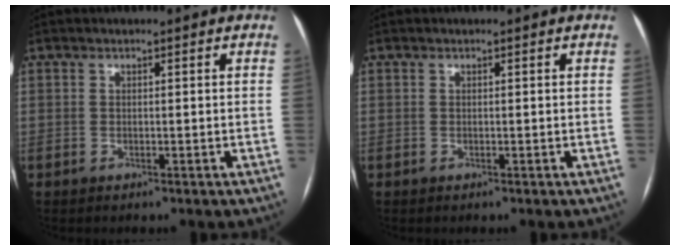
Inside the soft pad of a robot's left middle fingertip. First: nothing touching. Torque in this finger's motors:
{"motor_torque": [0.01, 0.02, 0.00, 0.00]}